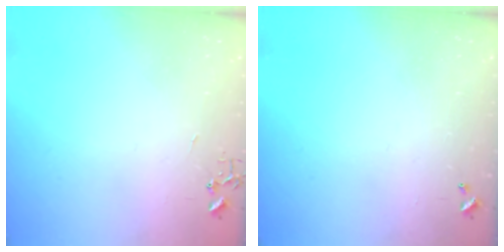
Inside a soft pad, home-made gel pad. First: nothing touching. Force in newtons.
{"total": 0.0}